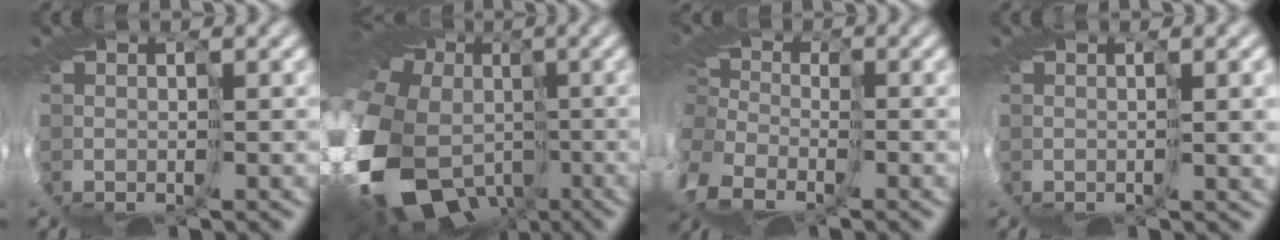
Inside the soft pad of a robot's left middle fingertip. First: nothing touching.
{"total": 18.4, "force": [-5.7, 14.7, 9.5], "torque": [-0.220, -0.032, -0.131]}
{"total": 10.6, "force": [-6.4, 7.2, 4.5], "torque": [-0.132, -0.043, -0.076]}
{"total": 3.8, "force": [0.9, 1.1, 3.5], "torque": [-0.049, 0.004, 0.016]}